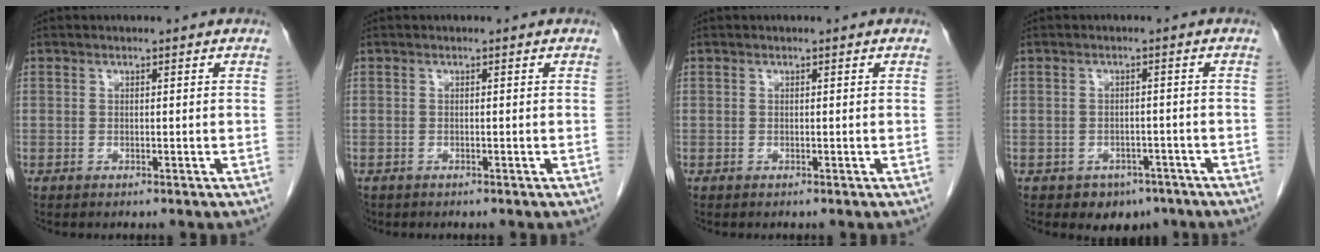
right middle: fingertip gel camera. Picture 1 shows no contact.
{"total": 0.8, "force": [-0.6, 0.5, 0.1], "torque": [-0.011, 0.001, -0.009]}
{"total": 0.0}
{"total": 4.0, "force": [-2.8, 2.8, 0.8], "torque": [-0.006, 0.009, -0.031]}